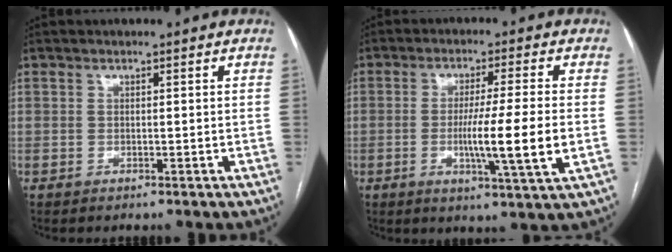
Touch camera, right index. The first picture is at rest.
{"total": 10.7, "force": [-1.6, -0.9, 10.6], "torque": [-0.180, -0.022, -0.032]}